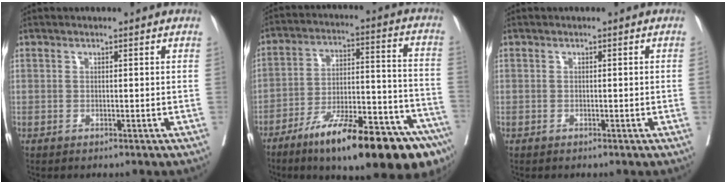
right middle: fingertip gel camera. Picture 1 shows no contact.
{"total": 23.4, "force": [-15.3, 3.9, 17.3], "torque": [-0.196, 0.015, -0.237]}
{"total": 0.0}